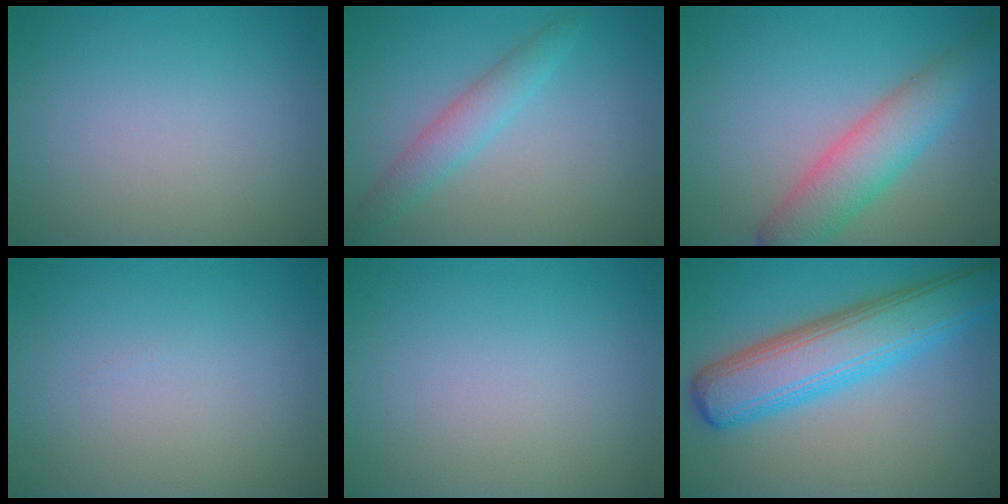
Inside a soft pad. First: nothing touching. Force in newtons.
{"total": 2.6, "press": 2.6, "slide": 0.0}
{"total": 5.4, "press": 5.4, "slide": 0.1}
{"total": 0.0}
{"total": 0.0}
{"total": 8.0, "press": 8.0, "slide": 0.2}